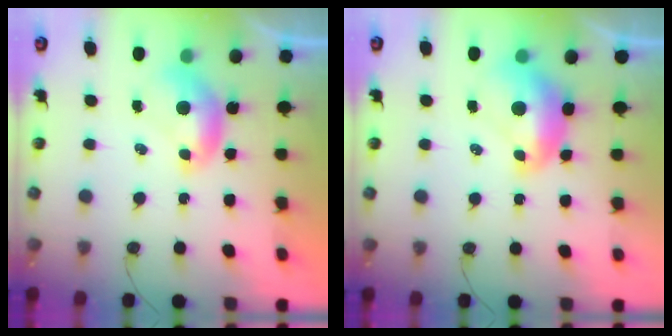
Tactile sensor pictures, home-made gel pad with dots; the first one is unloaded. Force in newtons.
{"total": 2.4, "press": 2.3, "slide": 0.7}